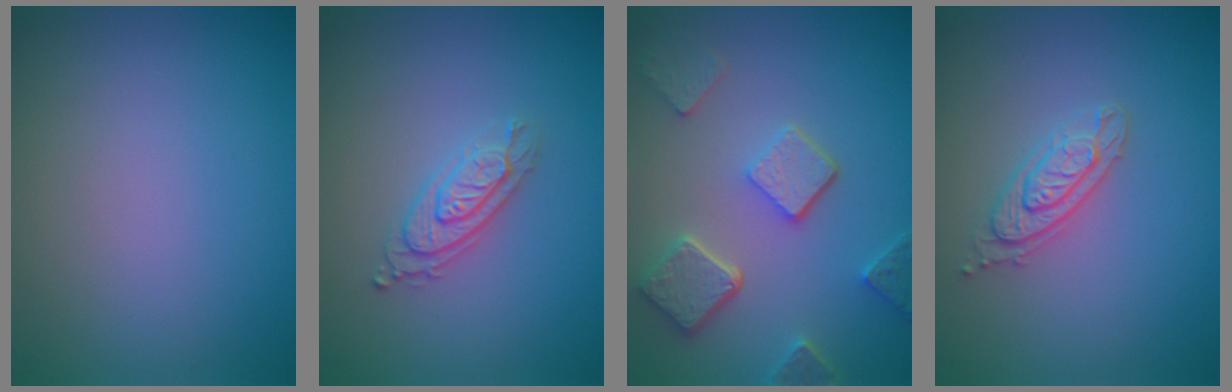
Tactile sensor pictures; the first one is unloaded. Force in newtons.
{"total": 2.6, "press": 2.3, "slide": 1.3}
{"total": 4.9, "press": 3.8, "slide": 3.0}
{"total": 2.4, "press": 2.2, "slide": 0.8}